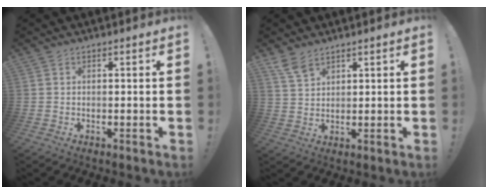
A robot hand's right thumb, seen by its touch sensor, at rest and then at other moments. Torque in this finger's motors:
{"motor_torque": [-0.52, 0.35, 0.28, -0.02, -0.01]}